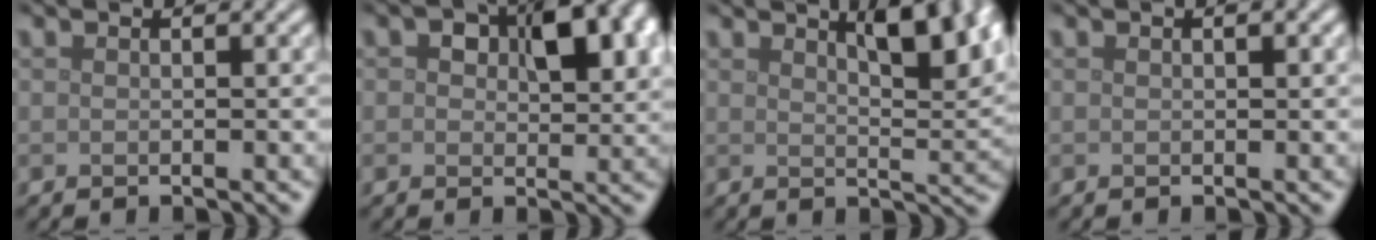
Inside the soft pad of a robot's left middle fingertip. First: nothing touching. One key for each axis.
{"total": 7.6, "fx": 2.2, "fy": 4.5, "fz": 5.7, "tx": -0.072, "ty": 0.002, "tz": 0.028}
{"total": 6.1, "fx": 3.3, "fy": 1.9, "fz": 4.8, "tx": -0.061, "ty": 0.003, "tz": 0.049}
{"total": 0.7, "fx": 0.3, "fy": 0.3, "fz": 0.5, "tx": -0.007, "ty": 0.002, "tz": 0.005}